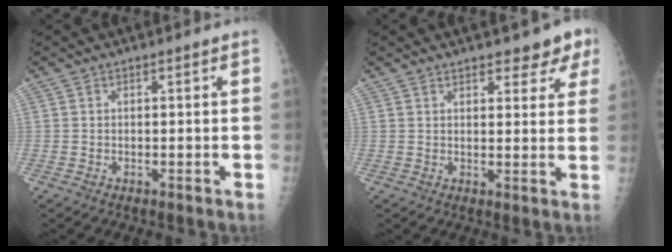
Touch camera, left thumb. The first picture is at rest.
{"total": 6.3, "force": [4.6, 2.7, 3.3], "torque": [-0.007, -0.020, 0.052]}